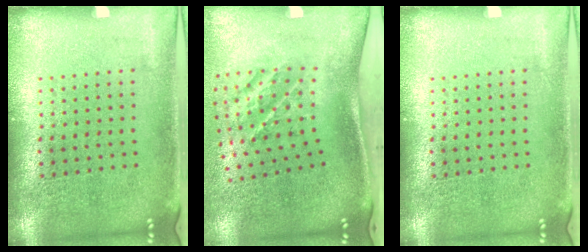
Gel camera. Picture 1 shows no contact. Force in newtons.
{"total": 2.1, "press": 1.3, "slide": 1.7}
{"total": 0.0}